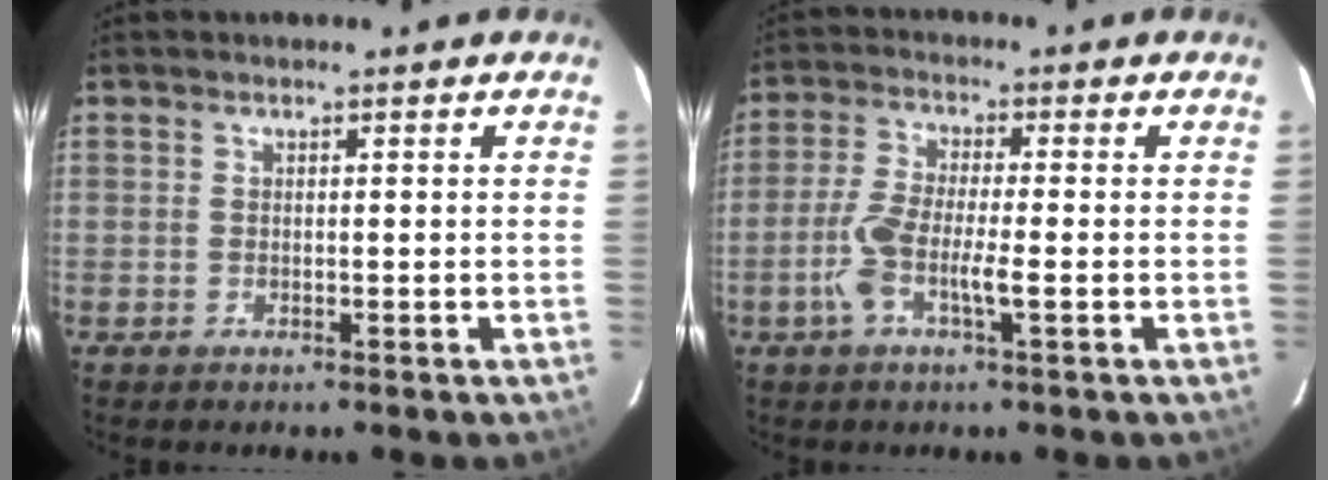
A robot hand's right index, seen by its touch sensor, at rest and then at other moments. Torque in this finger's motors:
{"motor_torque": [0.34, -0.13, 0.22, 0.07]}